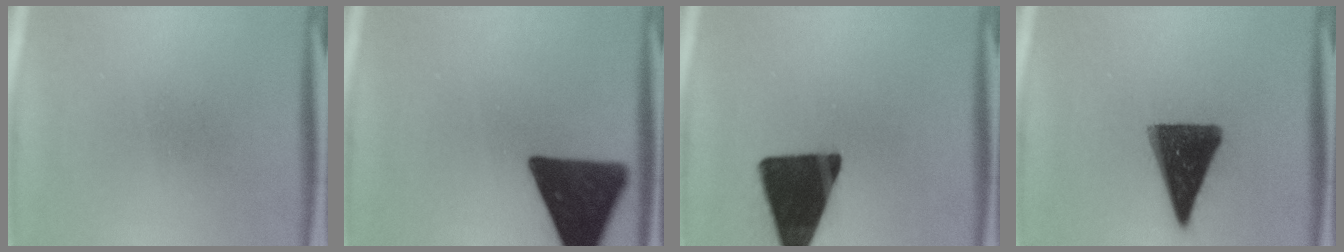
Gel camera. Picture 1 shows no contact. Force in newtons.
{"total": 16.7}
{"total": 18.2}
{"total": 14.7}